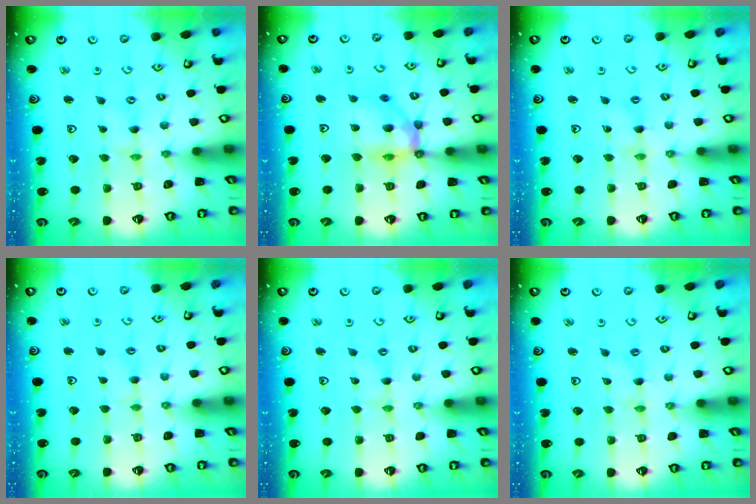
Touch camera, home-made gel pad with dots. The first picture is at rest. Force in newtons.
{"total": 12.1, "press": 12.0, "slide": 1.7}
{"total": 2.0, "press": 1.9, "slide": 0.3}
{"total": 1.9, "press": 1.8, "slide": 0.4}
{"total": 0.7, "press": 0.7, "slide": 0.2}
{"total": 0.0}